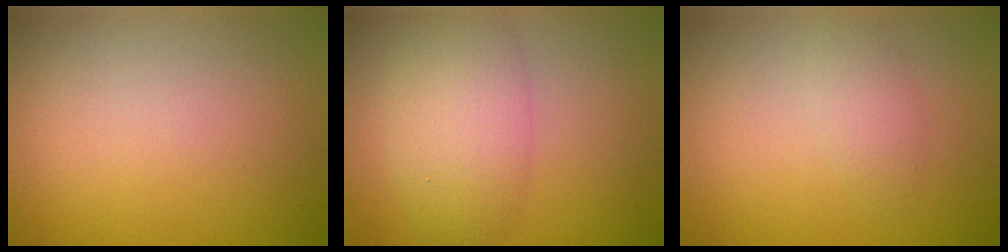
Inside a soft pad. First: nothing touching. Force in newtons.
{"total": 5.7, "press": 5.7, "slide": 0.2}
{"total": 1.7, "press": 1.7, "slide": 0.0}